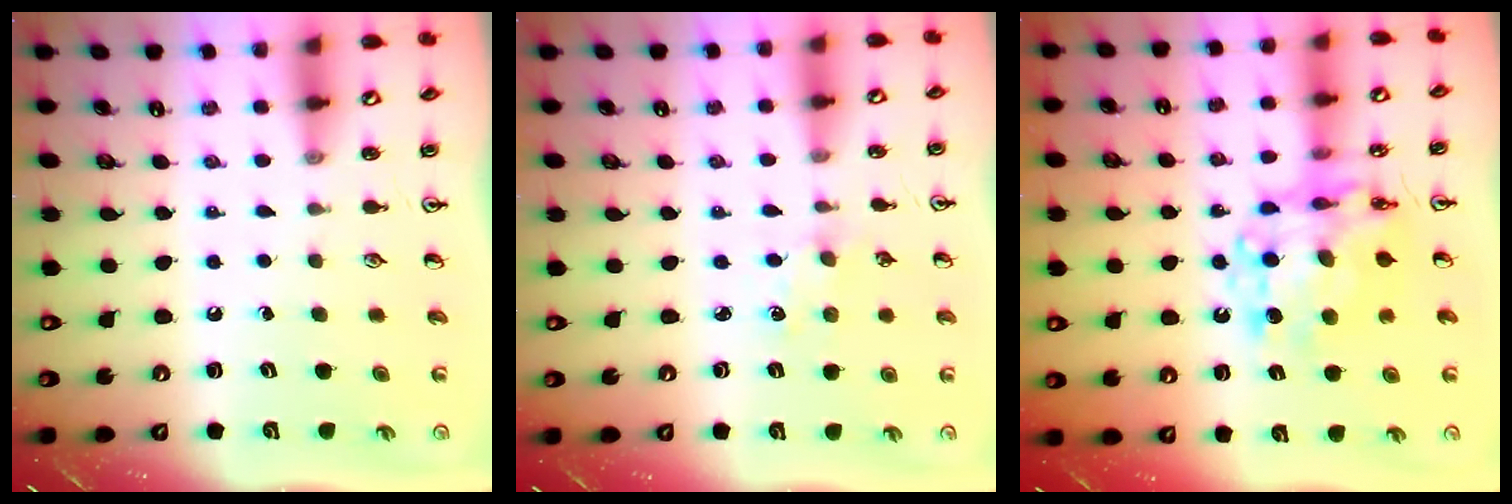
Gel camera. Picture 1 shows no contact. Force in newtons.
{"total": 1.1, "press": 1.1, "slide": 0.2}
{"total": 13.1, "press": 13.0, "slide": 1.2}